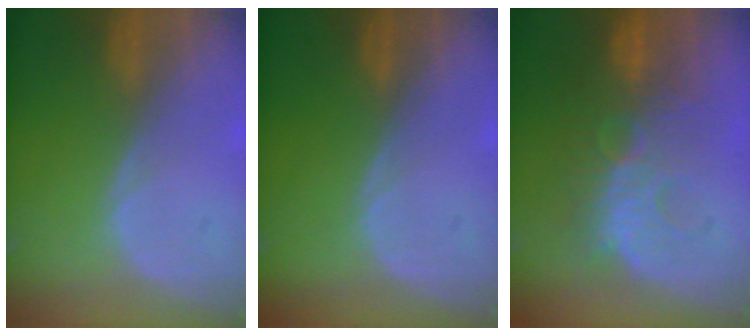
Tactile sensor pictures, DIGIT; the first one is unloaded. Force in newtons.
{"total": 0.0}
{"total": 10.6, "press": 9.9, "slide": 3.8}